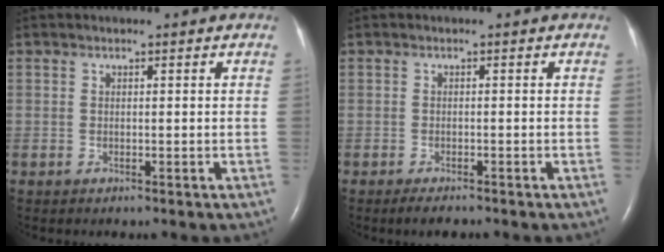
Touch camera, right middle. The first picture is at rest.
{"total": 2.2, "force": [-1.8, 0.4, 1.2], "torque": [-0.026, -0.005, -0.026]}